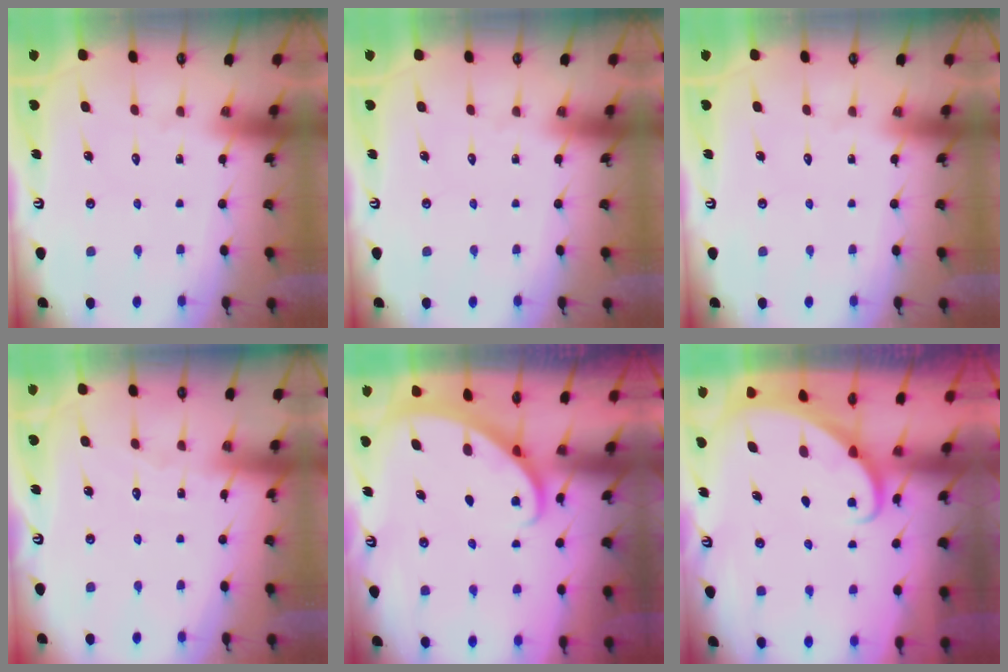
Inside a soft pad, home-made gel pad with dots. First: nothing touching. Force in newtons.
{"total": 0.0}
{"total": 0.0}
{"total": 3.4, "press": 3.4, "slide": 0.4}
{"total": 1.9, "press": 1.9, "slide": 0.2}
{"total": 2.0, "press": 2.0, "slide": 0.3}